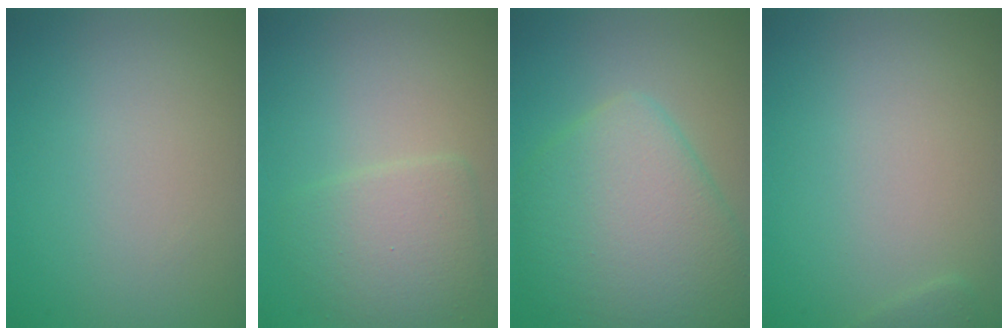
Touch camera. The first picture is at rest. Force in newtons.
{"total": 3.5, "press": 3.5, "slide": 0.3}
{"total": 8.3, "press": 8.3, "slide": 0.2}
{"total": 0.5, "press": 0.5, "slide": 0.0}